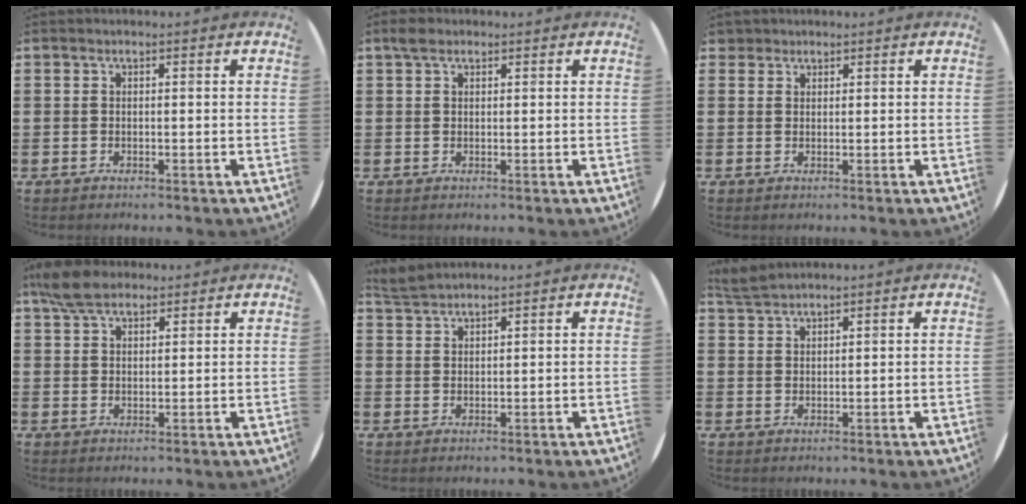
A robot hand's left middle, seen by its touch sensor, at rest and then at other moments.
{"total": 1.6, "force": [1.2, 0.9, 0.6], "torque": [-0.004, 0.003, 0.021]}
{"total": 1.4, "force": [1.2, 0.7, 0.1], "torque": [-0.004, 0.005, 0.024]}
{"total": 5.7, "force": [4.6, 2.3, 2.5], "torque": [-0.052, -0.001, 0.085]}
{"total": 2.6, "force": [2.6, 0.2, 0.2], "torque": [-0.010, 0.000, 0.051]}
{"total": 2.8, "force": [2.8, 0.2, 0.5], "torque": [-0.016, 0.000, 0.054]}